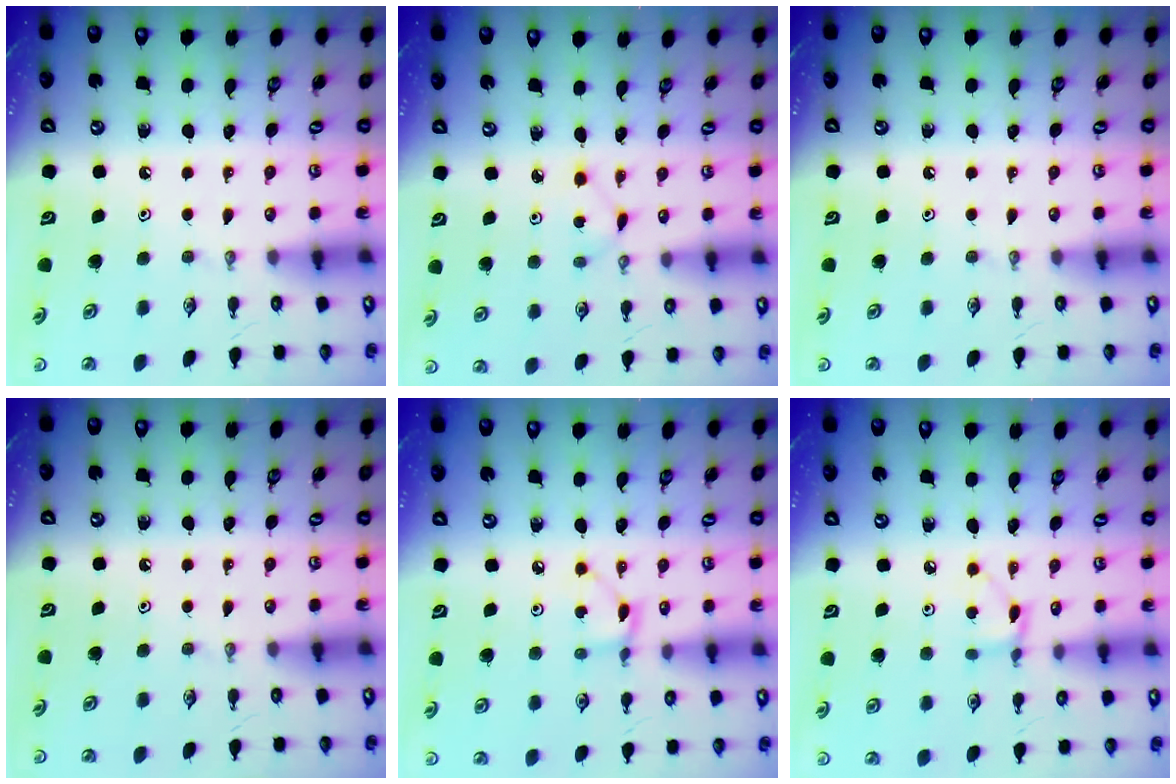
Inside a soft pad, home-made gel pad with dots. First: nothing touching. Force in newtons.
{"total": 1.6, "press": 1.6, "slide": 0.2}
{"total": 0.0}
{"total": 0.0}
{"total": 2.6, "press": 2.6, "slide": 0.1}
{"total": 3.5, "press": 3.4, "slide": 0.4}